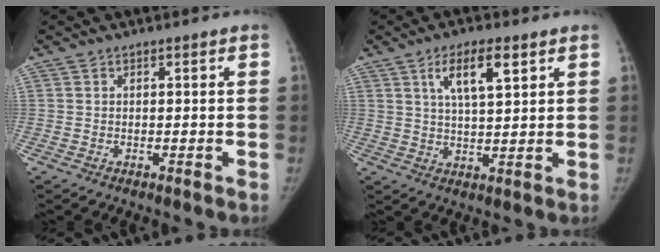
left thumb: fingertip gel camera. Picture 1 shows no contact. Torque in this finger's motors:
{"motor_torque": [0.29, -0.11, 0.90, -0.55, 0.06]}